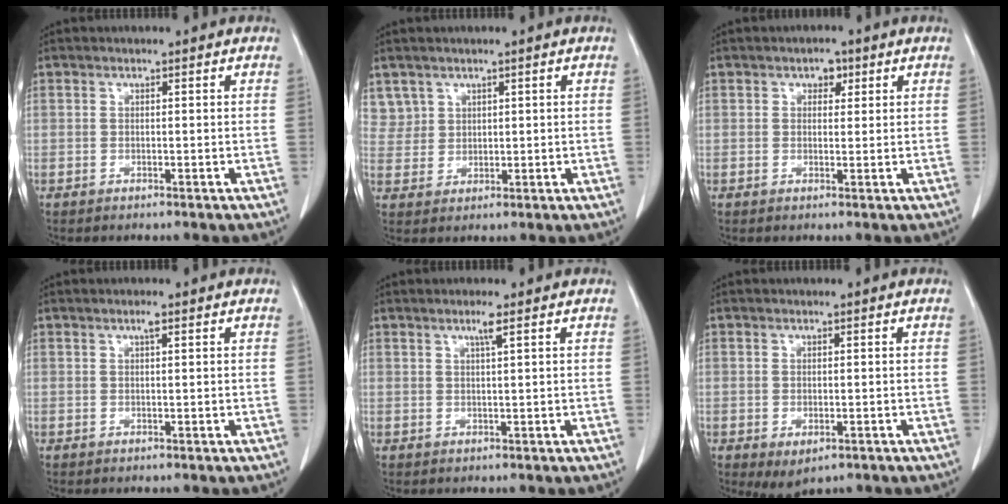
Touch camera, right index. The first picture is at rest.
{"total": 3.9, "force": [2.5, 3.0, -0.3], "torque": [0.020, 0.003, 0.051]}
{"total": 2.1, "force": [1.1, 1.4, 1.2], "torque": [-0.011, 0.004, 0.013]}
{"total": 1.1, "force": [0.6, 0.1, 0.9], "torque": [-0.014, 0.002, 0.008]}
{"total": 1.8, "force": [1.0, -0.4, 1.5], "torque": [-0.029, -0.001, 0.018]}
{"total": 2.5, "force": [-1.1, 1.5, 1.8], "torque": [-0.024, -0.004, -0.003]}